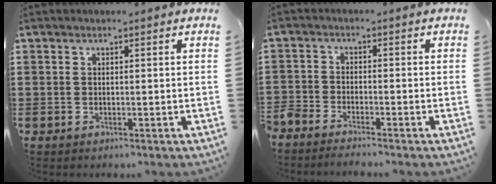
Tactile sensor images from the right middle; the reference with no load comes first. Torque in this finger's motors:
{"motor_torque": [1.15, -0.99, 0.29, 0.21]}